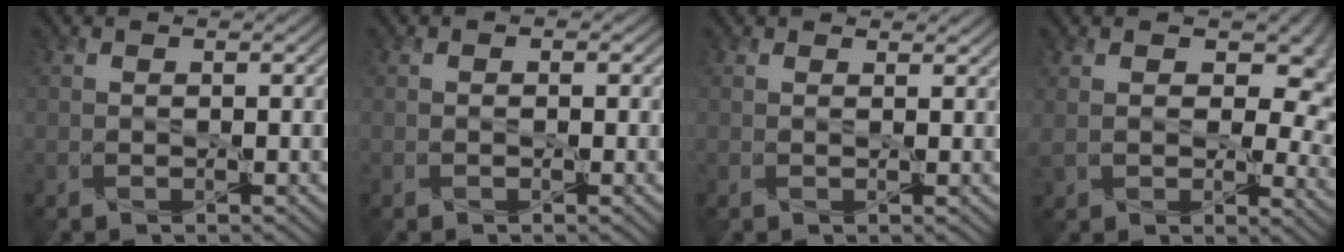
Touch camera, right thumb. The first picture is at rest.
{"total": 0.7, "force": [-0.3, 0.7, 0.0], "torque": [0.000, -0.003, -0.010]}
{"total": 1.2, "force": [1.0, 0.6, 0.3], "torque": [-0.007, 0.001, 0.020]}
{"total": 10.7, "force": [3.0, 7.0, 7.6], "torque": [-0.142, -0.016, 0.066]}